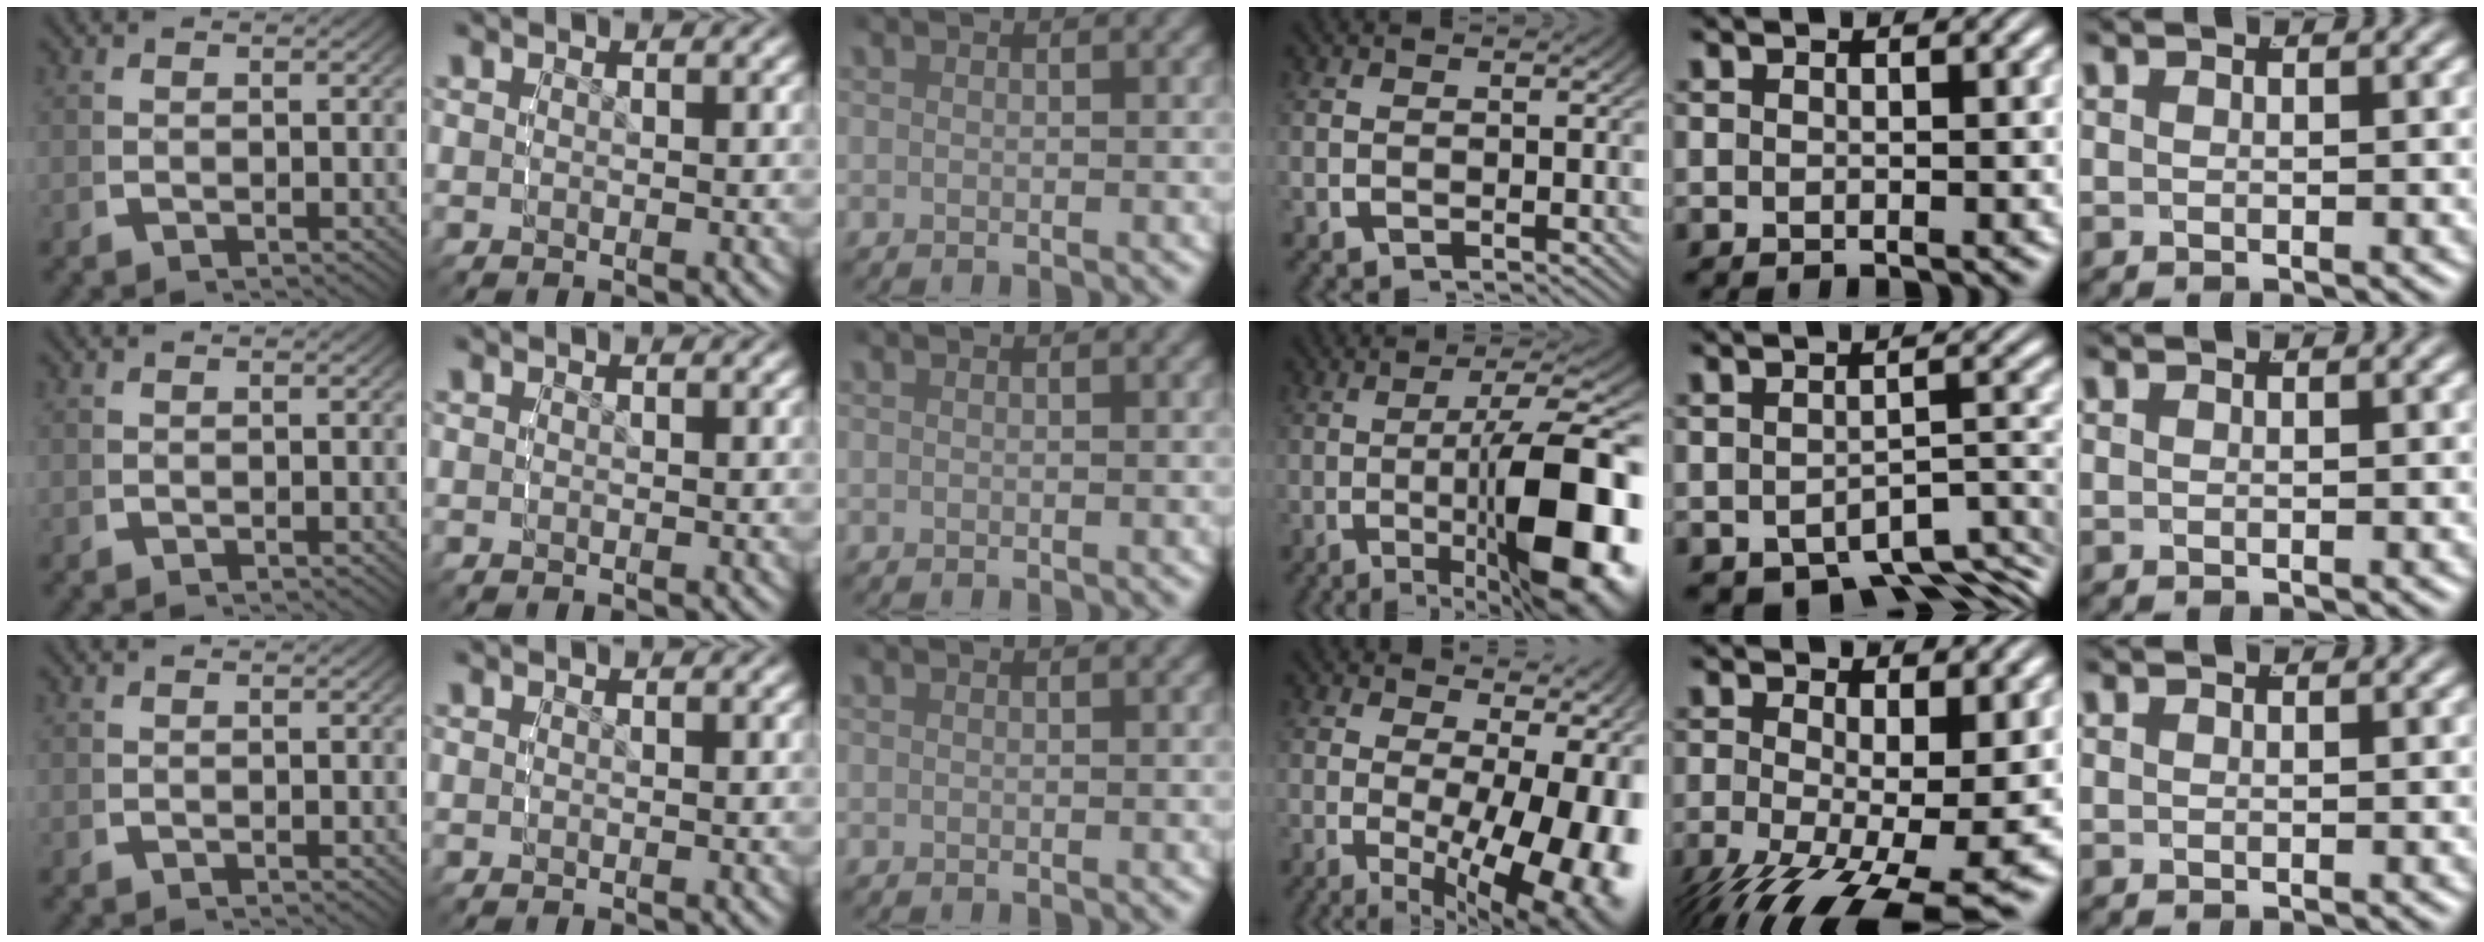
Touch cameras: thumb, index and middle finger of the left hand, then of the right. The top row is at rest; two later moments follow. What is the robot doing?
{"motion": "lift_and_place", "object": "toy banana"}